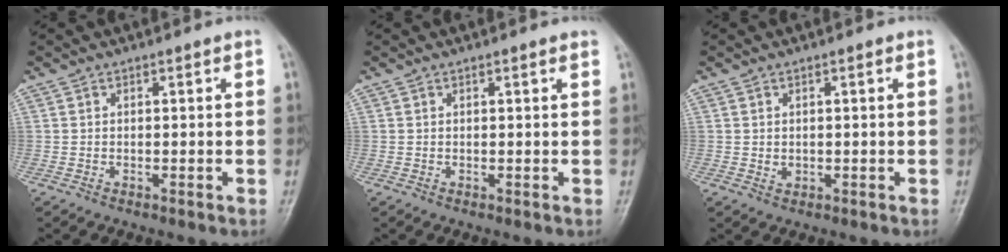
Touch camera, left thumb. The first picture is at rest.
{"total": 1.1, "force": [0.8, 0.0, 0.7], "torque": [-0.007, 0.003, 0.009]}
{"total": 1.3, "force": [0.1, 1.0, 0.9], "torque": [-0.010, -0.001, 0.007]}